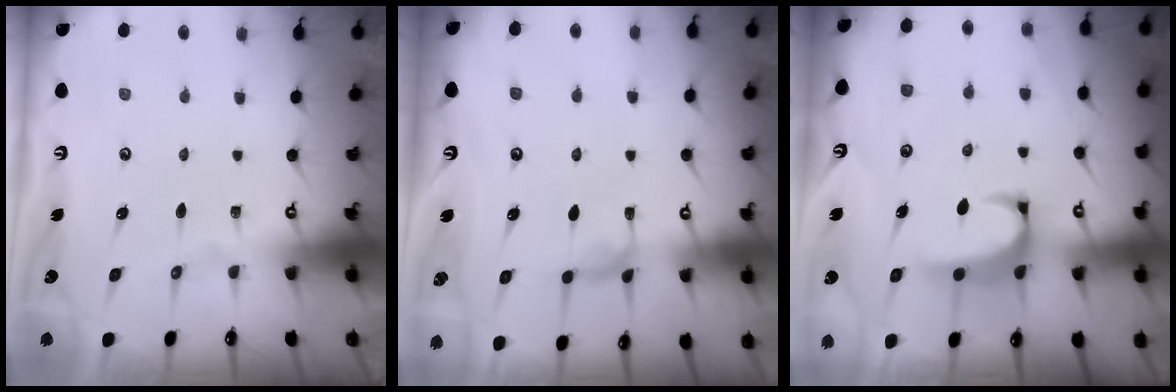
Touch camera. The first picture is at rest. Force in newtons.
{"total": 0.0}
{"total": 2.2, "press": 2.0, "slide": 0.9}